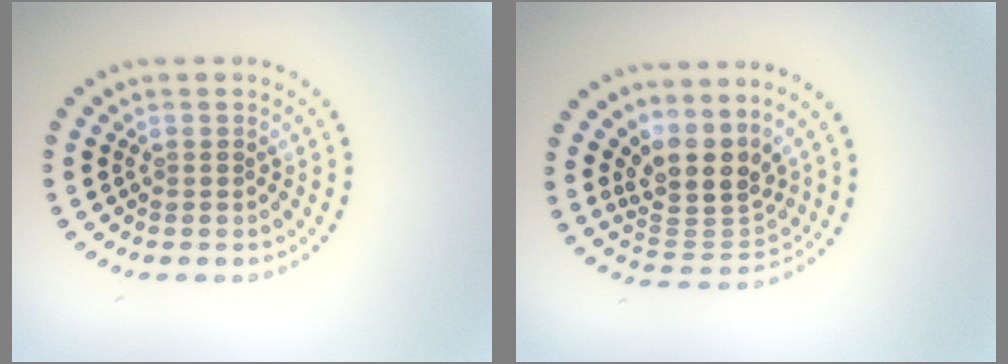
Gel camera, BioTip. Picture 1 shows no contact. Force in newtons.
{"total": 4.3, "press": 3.4, "slide": 2.7}